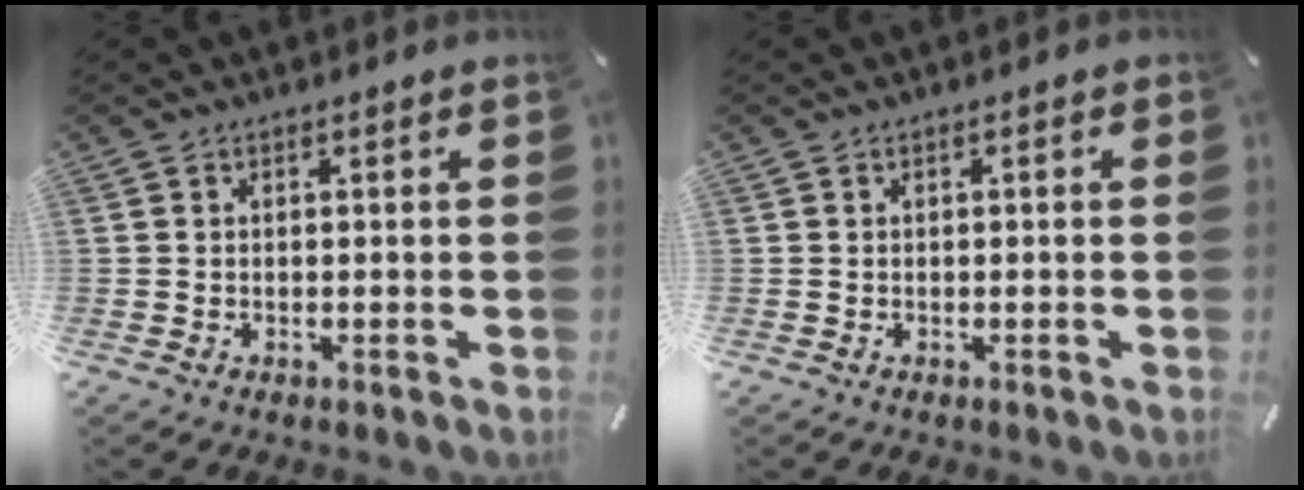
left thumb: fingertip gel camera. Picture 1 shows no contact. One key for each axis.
{"total": 0.0}